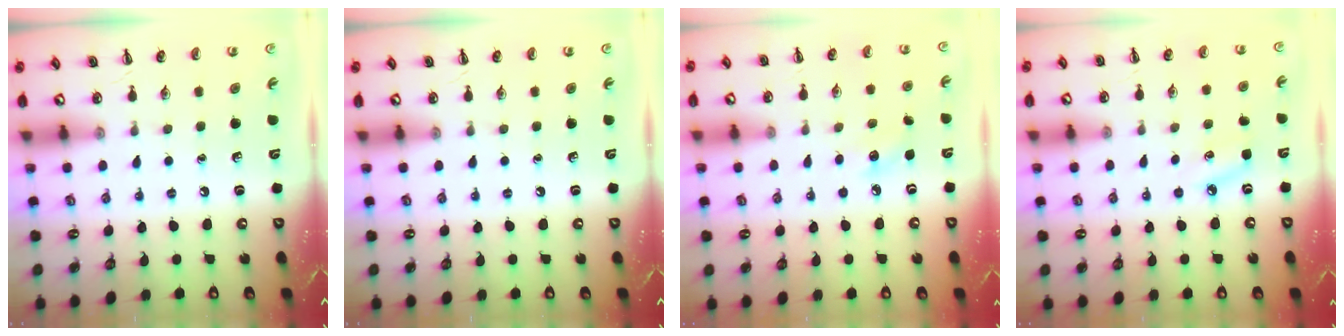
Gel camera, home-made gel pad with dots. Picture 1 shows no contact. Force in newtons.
{"total": 0.0}
{"total": 6.3, "press": 6.0, "slide": 1.9}
{"total": 5.7, "press": 5.5, "slide": 1.5}